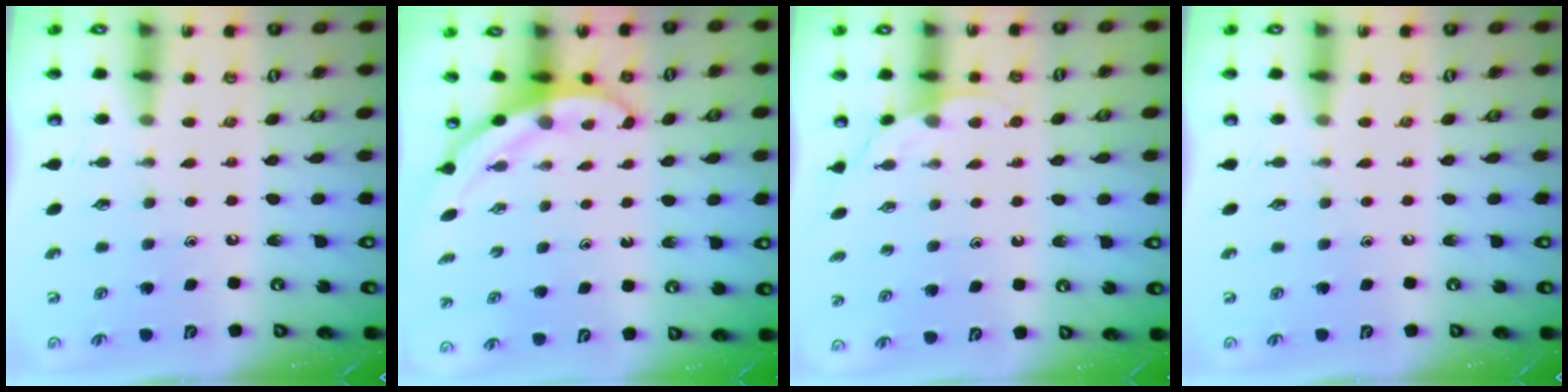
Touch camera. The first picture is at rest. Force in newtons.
{"total": 3.0, "press": 3.0, "slide": 0.1}
{"total": 4.0, "press": 4.0, "slide": 0.3}
{"total": 0.0}